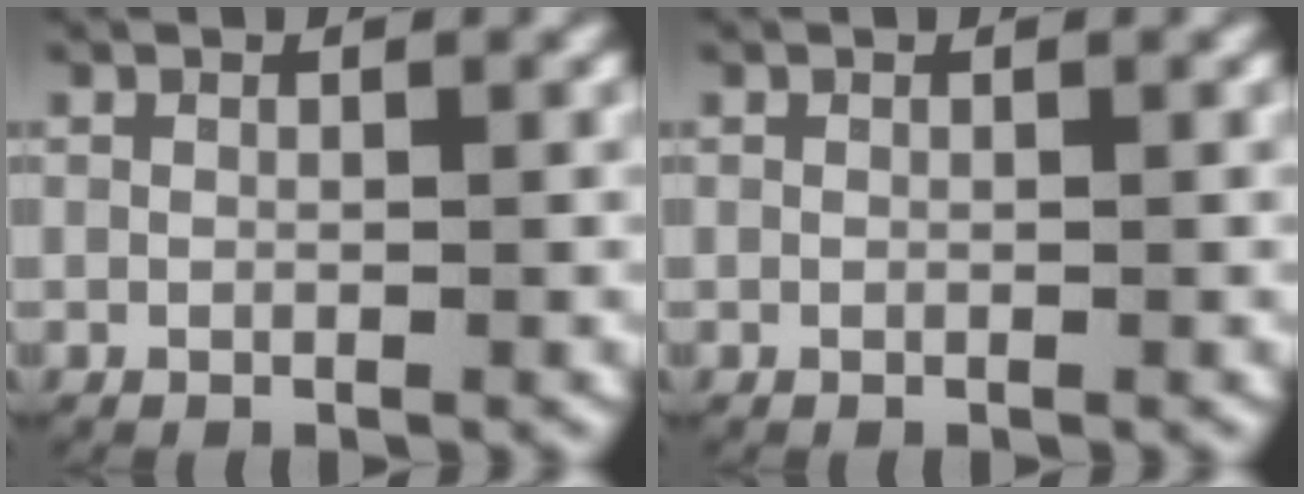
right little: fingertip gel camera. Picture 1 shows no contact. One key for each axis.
{"total": 0.0}